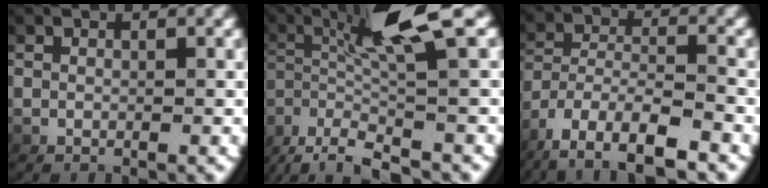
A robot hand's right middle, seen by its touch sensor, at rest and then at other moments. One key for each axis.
{"total": 7.2, "fx": 1.2, "fy": 2.1, "fz": 6.8, "tx": -0.141, "ty": 0.005, "tz": 0.030}
{"total": 6.7, "fx": -3.5, "fy": 3.4, "fz": 4.7, "tx": -0.110, "ty": -0.034, "tz": -0.040}